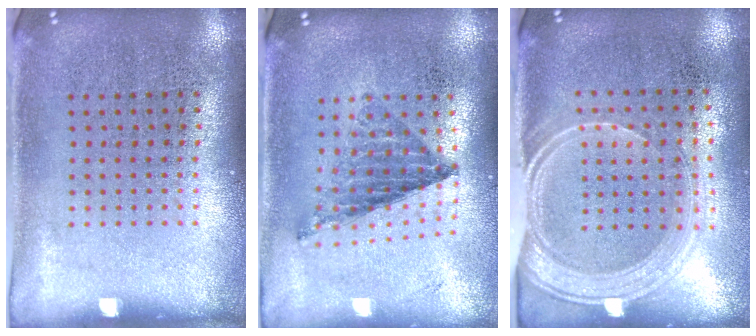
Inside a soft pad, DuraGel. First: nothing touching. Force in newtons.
{"total": 0.8, "press": 0.8, "slide": 0.0}
{"total": 2.1, "press": 1.7, "slide": 1.2}